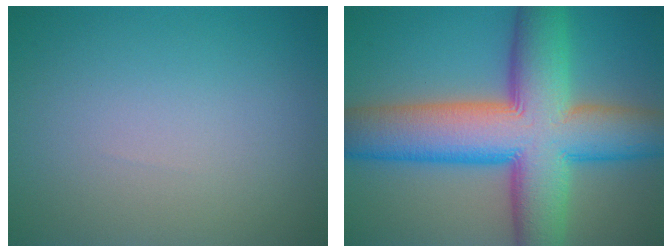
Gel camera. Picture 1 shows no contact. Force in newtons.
{"total": 14.5, "press": 14.5, "slide": 0.4}